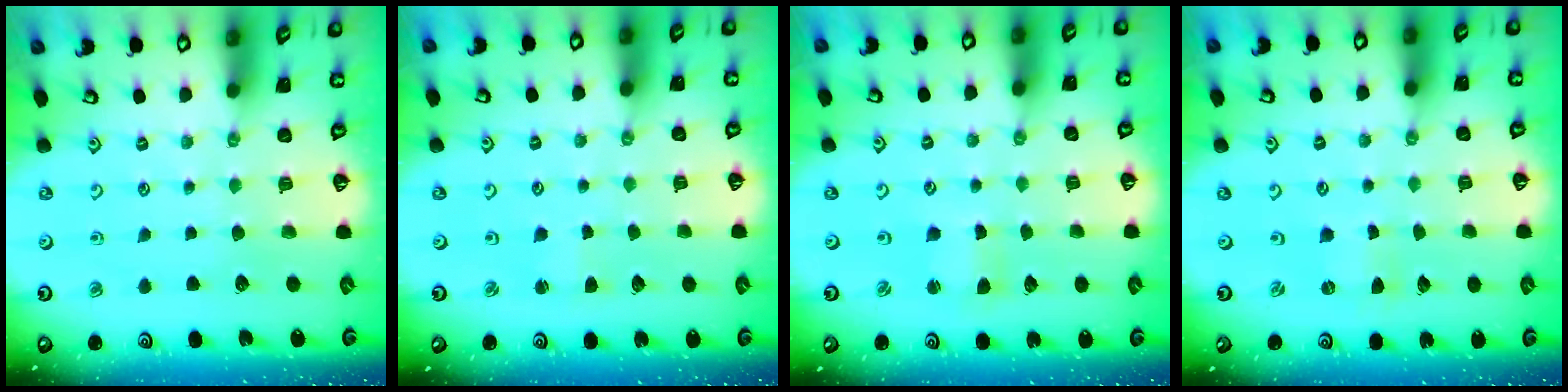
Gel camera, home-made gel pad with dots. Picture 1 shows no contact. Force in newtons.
{"total": 1.6, "press": 1.6, "slide": 0.3}
{"total": 2.2, "press": 2.2, "slide": 0.3}
{"total": 0.0}